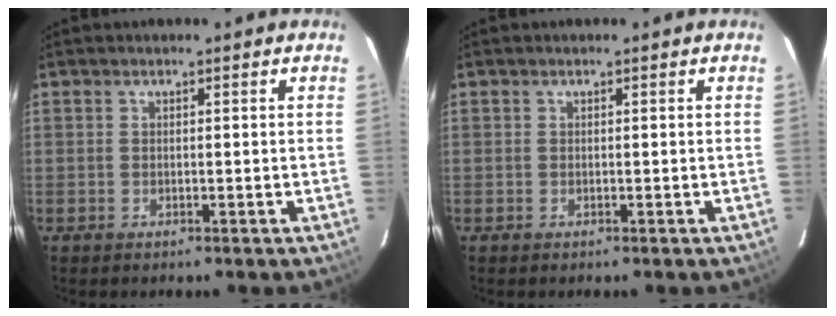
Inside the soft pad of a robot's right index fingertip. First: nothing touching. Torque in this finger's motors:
{"motor_torque": [0.00, 0.00, 0.01, 0.01]}